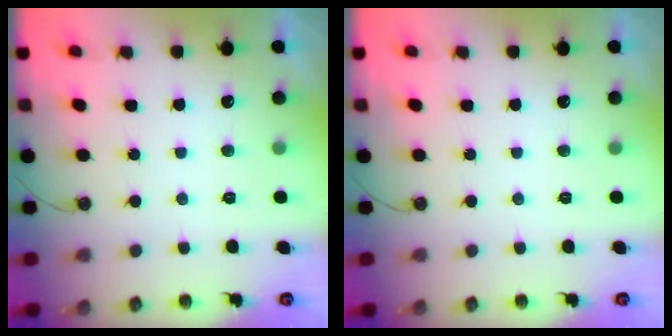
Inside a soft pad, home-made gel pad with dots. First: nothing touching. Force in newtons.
{"total": 0.0}